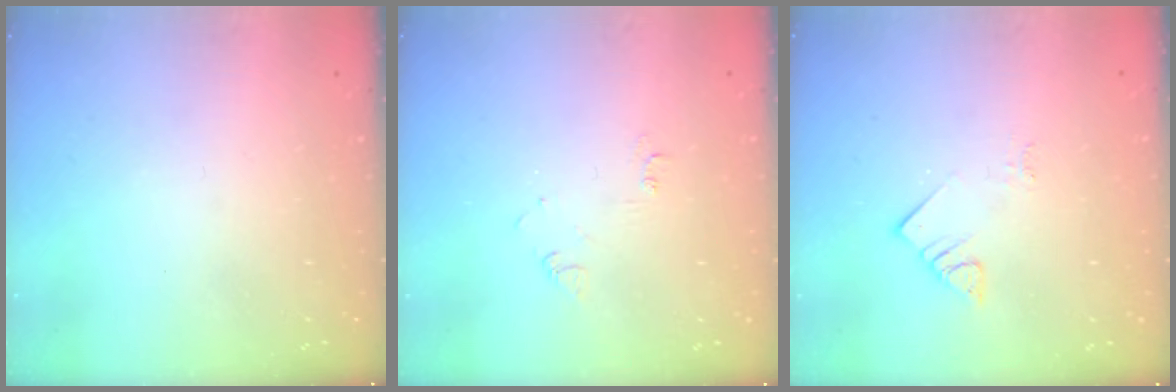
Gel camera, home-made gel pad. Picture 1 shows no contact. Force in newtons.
{"total": 3.7, "press": 3.7, "slide": 0.4}
{"total": 3.6, "press": 3.6, "slide": 0.1}